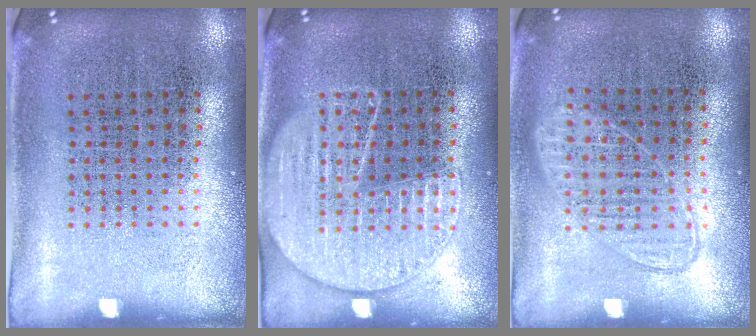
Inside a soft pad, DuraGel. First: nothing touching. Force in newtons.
{"total": 1.6, "press": 1.5, "slide": 0.5}
{"total": 0.9, "press": 0.9, "slide": 0.3}